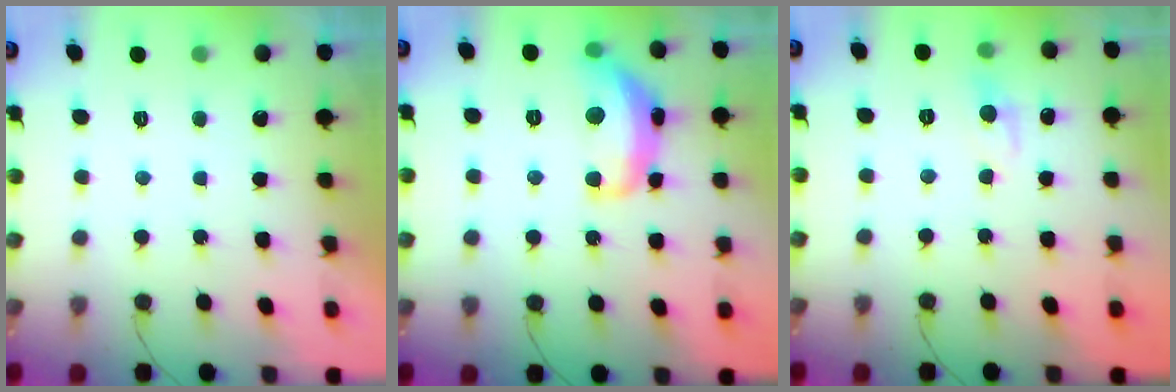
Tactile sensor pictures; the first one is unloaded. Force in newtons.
{"total": 13.9, "press": 13.8, "slide": 1.0}
{"total": 4.4, "press": 4.4, "slide": 0.5}